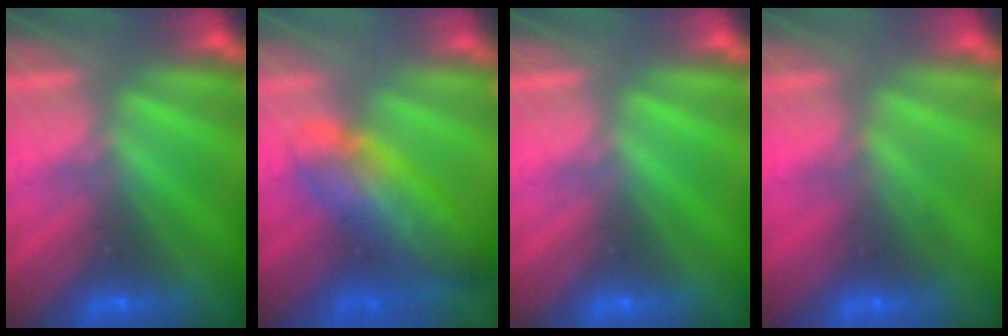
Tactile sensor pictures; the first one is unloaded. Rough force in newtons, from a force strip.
{"total": 9.4}
{"total": 0.0}
{"total": 2.6}